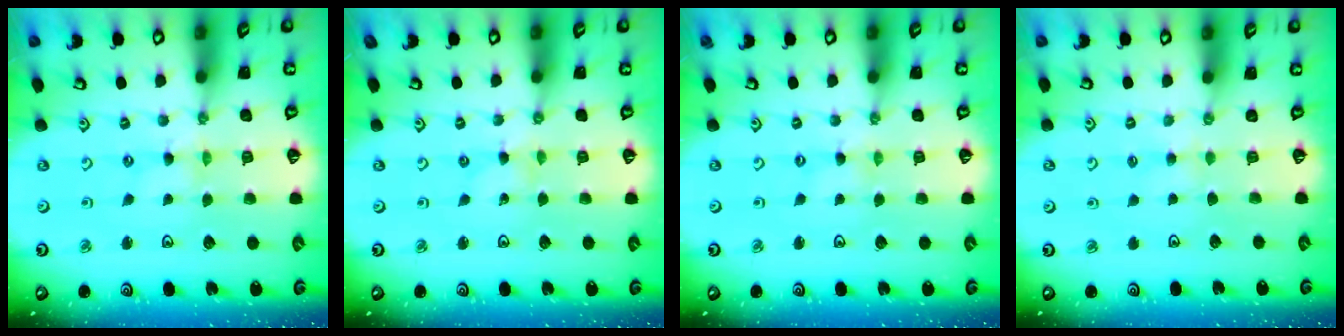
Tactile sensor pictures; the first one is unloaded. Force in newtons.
{"total": 0.0}
{"total": 0.0}
{"total": 1.9, "press": 1.9, "slide": 0.3}